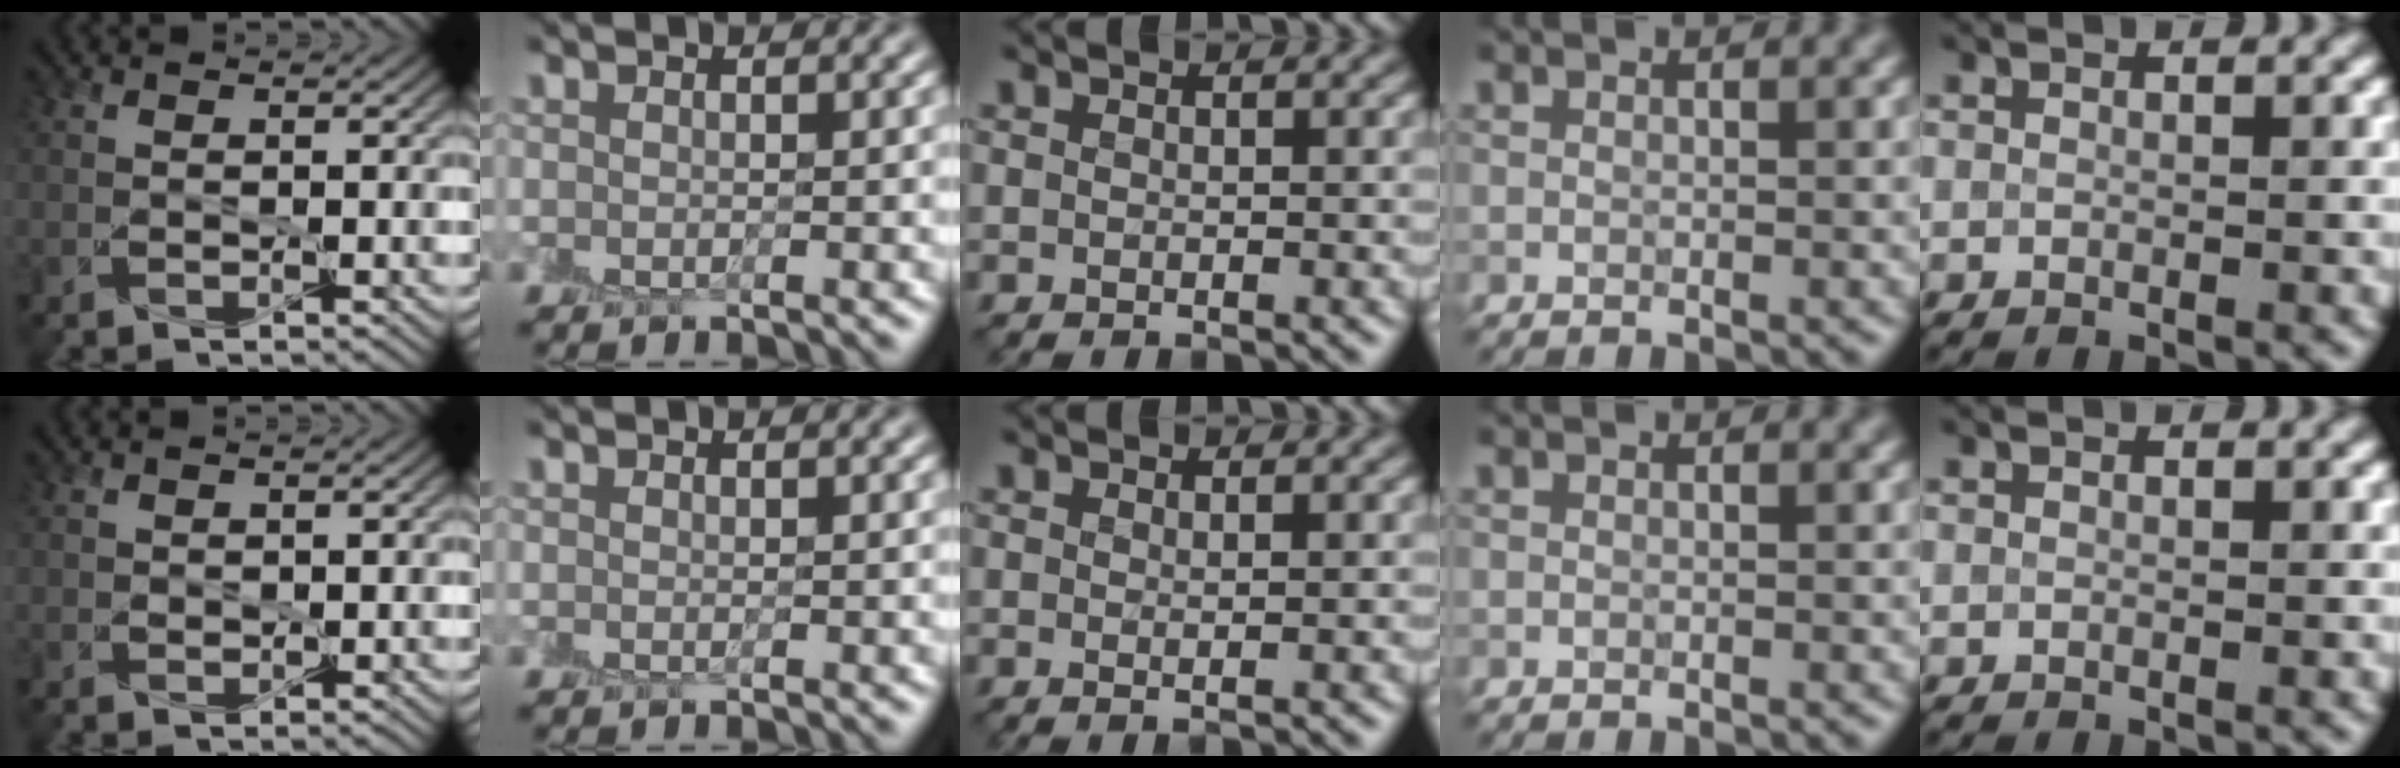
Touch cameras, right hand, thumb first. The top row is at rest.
{"thumb": {"total": 0.9, "force": [0.7, 0.5, 0.1], "torque": [-0.008, -0.002, 0.015]}, "middle": {"total": 0.7, "force": [0.2, 0.1, 0.7], "torque": [-0.008, -0.003, 0.000]}}